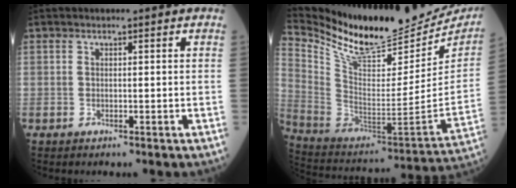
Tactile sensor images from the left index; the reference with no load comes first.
{"total": 25.3, "force": [23.0, 4.2, 9.8], "torque": [-0.184, -0.082, 0.356]}